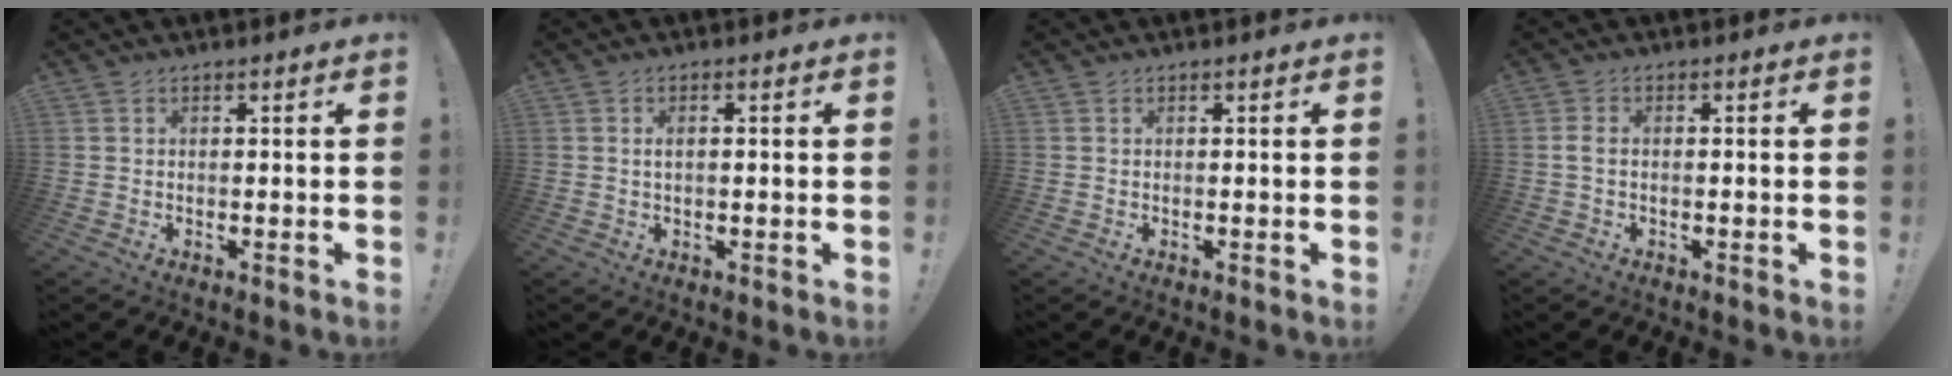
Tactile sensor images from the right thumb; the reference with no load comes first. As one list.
[{"total": 1.4, "force": [0.2, 0.6, 1.3], "torque": [-0.019, 0.002, 0.001]}, {"total": 0.0}, {"total": 1.9, "force": [0.0, 1.0, 1.6], "torque": [-0.039, 0.008, 0.002]}]